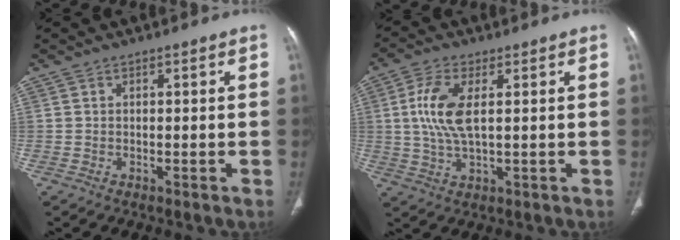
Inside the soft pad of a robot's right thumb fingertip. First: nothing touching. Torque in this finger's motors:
{"motor_torque": [-0.47, 1.07, 0.62, 0.75, 0.07]}